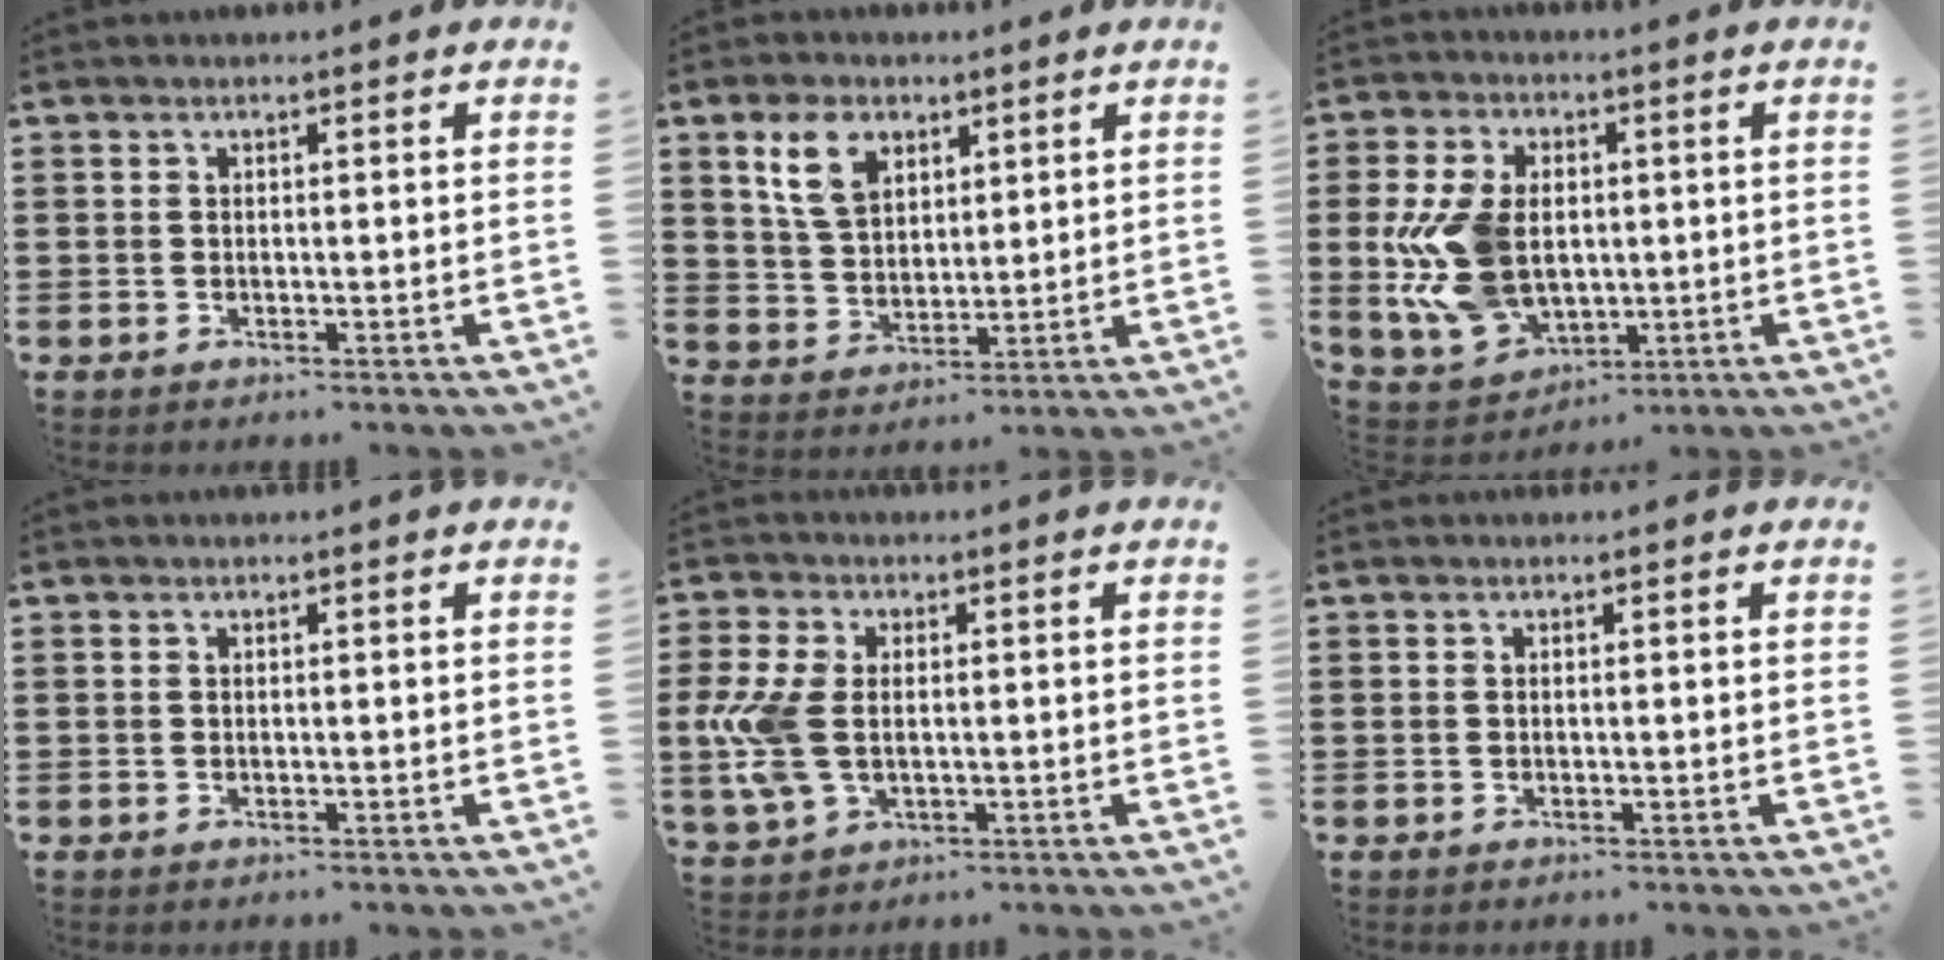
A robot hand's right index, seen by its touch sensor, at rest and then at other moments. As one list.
[{"total": 7.6, "force": [4.1, 4.9, 4.2], "torque": [-0.087, 0.011, 0.073]}, {"total": 12.9, "force": [0.4, 8.5, 9.7], "torque": [-0.241, 0.002, 0.007]}, {"total": 0.0}, {"total": 8.0, "force": [-0.2, 4.8, 6.3], "torque": [-0.177, -0.004, -0.014]}, {"total": 0.0}]